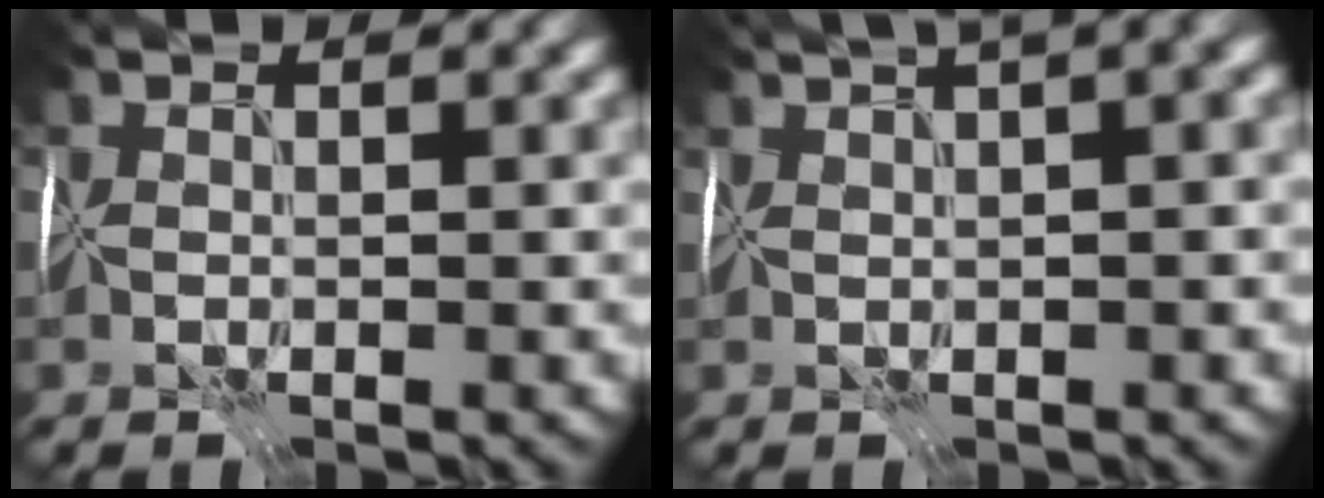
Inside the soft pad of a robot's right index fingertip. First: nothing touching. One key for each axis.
{"total": 6.5, "fx": 3.8, "fy": 2.0, "fz": 5.0, "tx": -0.059, "ty": 0.043, "tz": 0.042}